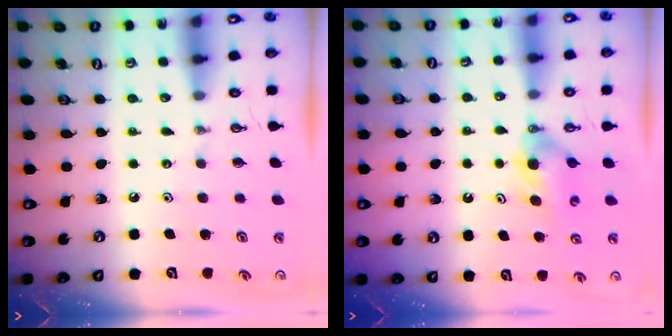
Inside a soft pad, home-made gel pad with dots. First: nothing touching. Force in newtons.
{"total": 4.4, "press": 4.4, "slide": 0.6}